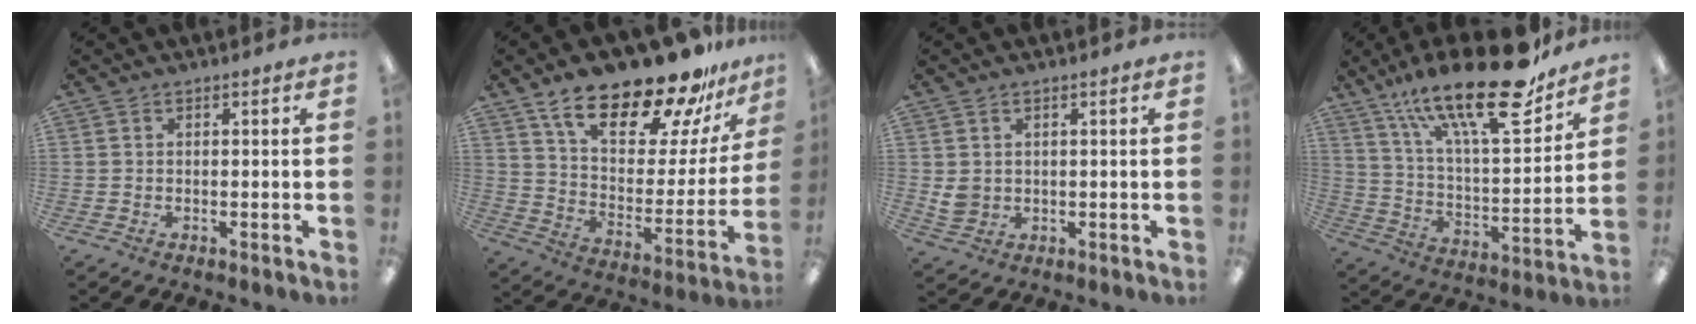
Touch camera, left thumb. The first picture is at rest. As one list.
[{"total": 24.6, "force": [18.8, 8.1, 13.7], "torque": [-0.219, -0.125, 0.316]}, {"total": 3.5, "force": [1.1, 2.9, 1.5], "torque": [-0.015, -0.003, 0.021]}, {"total": 26.0, "force": [17.8, 7.6, 17.3], "torque": [-0.280, -0.109, 0.296]}]